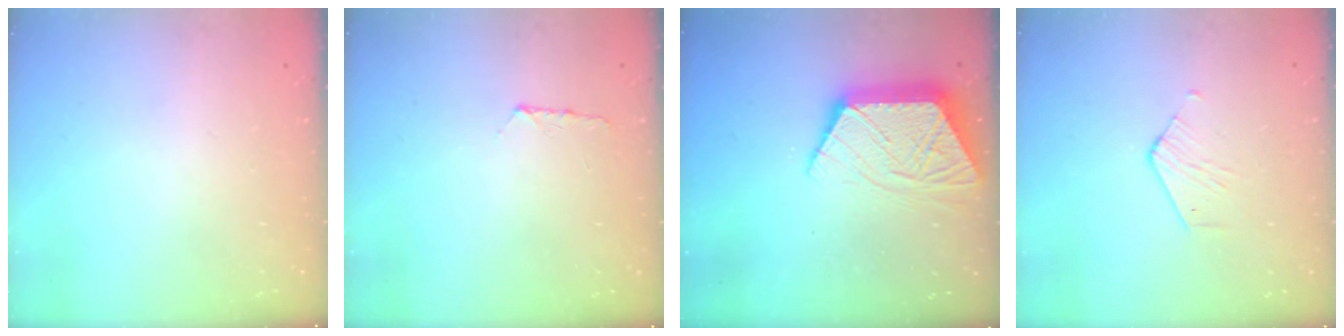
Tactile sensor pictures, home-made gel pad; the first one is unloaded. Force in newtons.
{"total": 5.9, "press": 5.9, "slide": 0.7}
{"total": 13.3, "press": 13.3, "slide": 1.0}
{"total": 2.5, "press": 2.5, "slide": 0.2}